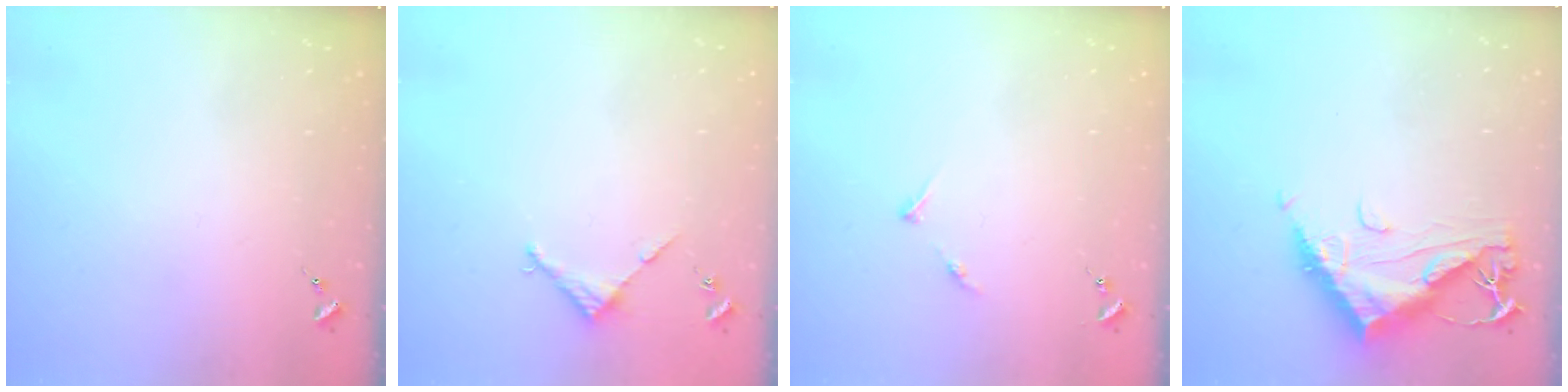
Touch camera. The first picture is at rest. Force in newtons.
{"total": 2.9, "press": 2.8, "slide": 0.2}
{"total": 4.0, "press": 3.9, "slide": 0.5}
{"total": 13.4, "press": 13.4, "slide": 1.2}